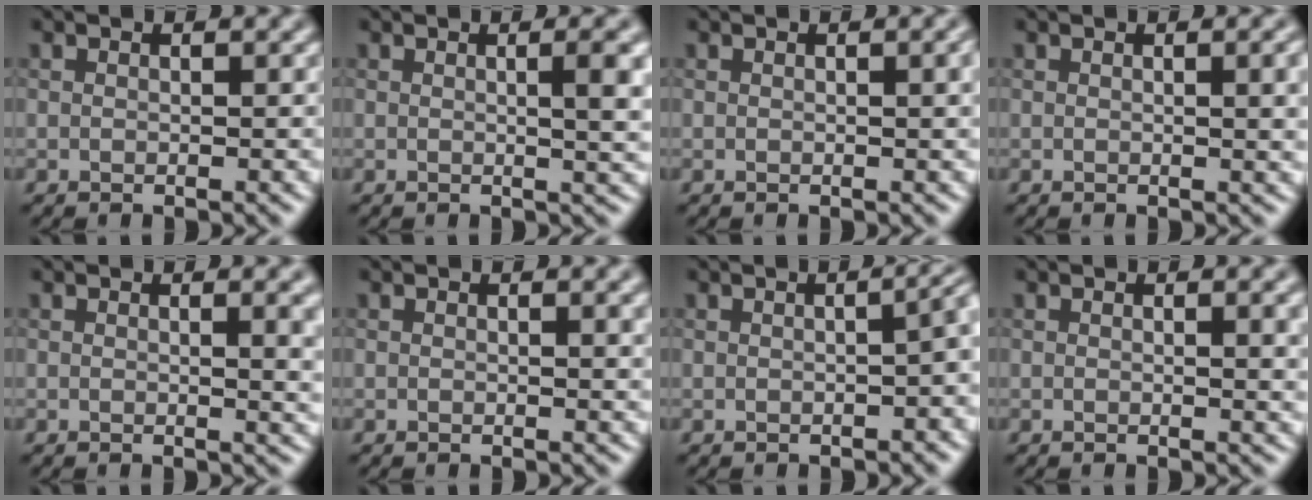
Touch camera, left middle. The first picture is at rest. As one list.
[{"total": 3.9, "force": [0.5, 1.1, 3.7], "torque": [-0.040, 0.007, 0.003]}, {"total": 1.9, "force": [0.3, 0.5, 1.8], "torque": [-0.018, 0.005, 0.002]}, {"total": 3.2, "force": [0.5, 1.0, 3.0], "torque": [-0.031, 0.005, 0.004]}, {"total": 3.1, "force": [0.8, 1.1, 2.8], "torque": [-0.024, 0.001, 0.007]}, {"total": 1.3, "force": [0.5, 0.4, 1.1], "torque": [-0.011, 0.002, 0.005]}, {"total": 5.1, "force": [-0.4, 2.6, 4.3], "torque": [-0.018, 0.007, 0.002]}, {"total": 2.5, "force": [0.6, 0.8, 2.3], "torque": [-0.021, 0.003, 0.007]}]